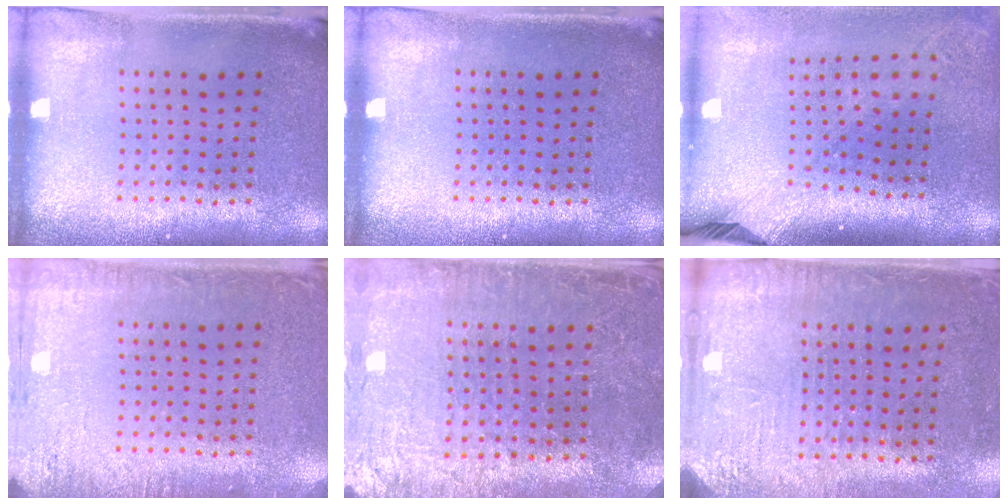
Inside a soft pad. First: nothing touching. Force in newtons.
{"total": 0.0}
{"total": 2.3, "press": 1.7, "slide": 1.5}
{"total": 2.9, "press": 2.8, "slide": 0.4}
{"total": 2.0, "press": 2.0, "slide": 0.3}
{"total": 3.2, "press": 2.9, "slide": 1.5}